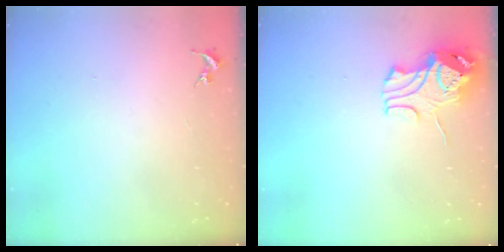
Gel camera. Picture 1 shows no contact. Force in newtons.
{"total": 9.1, "press": 9.0, "slide": 1.5}